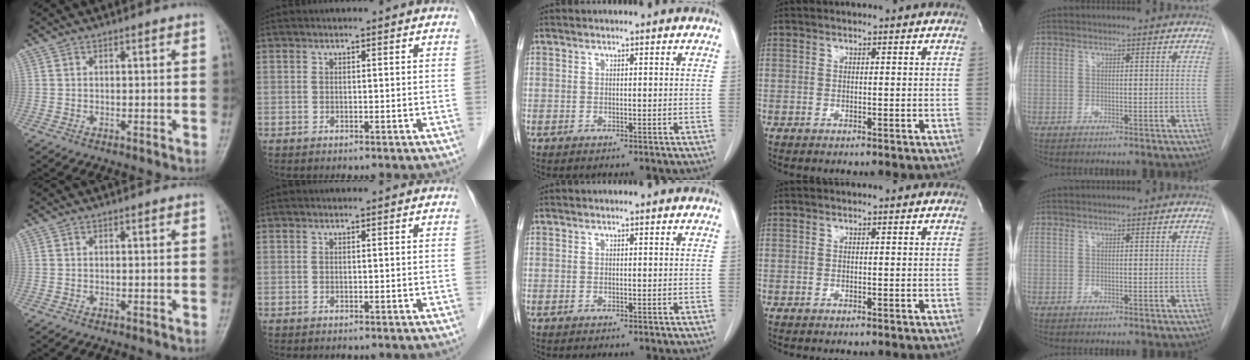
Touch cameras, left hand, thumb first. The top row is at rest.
{}